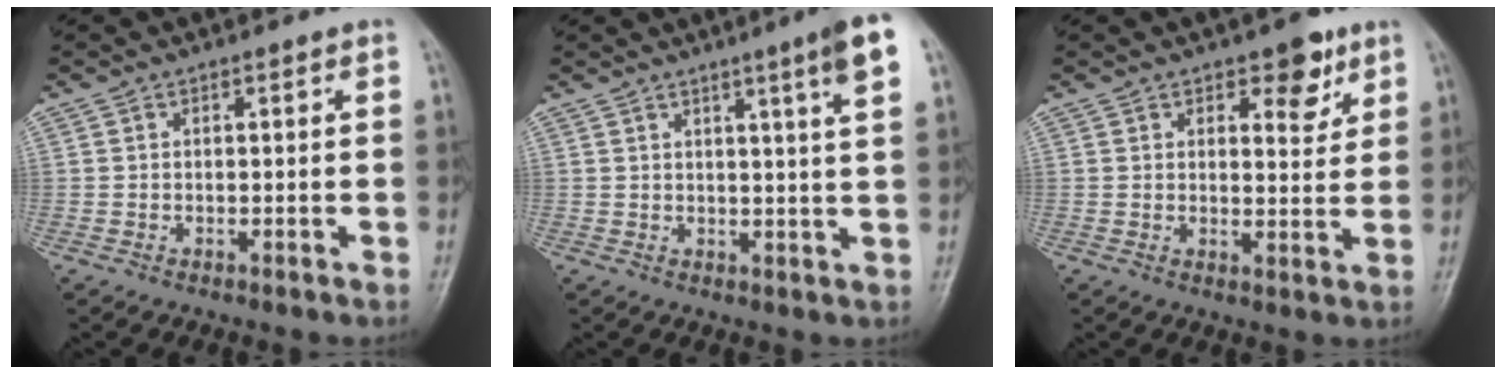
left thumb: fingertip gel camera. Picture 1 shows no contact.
{"total": 7.4, "force": [3.9, -0.4, 6.3], "torque": [-0.089, -0.019, 0.052]}
{"total": 5.9, "force": [3.5, 2.9, 3.7], "torque": [-0.024, -0.019, 0.044]}